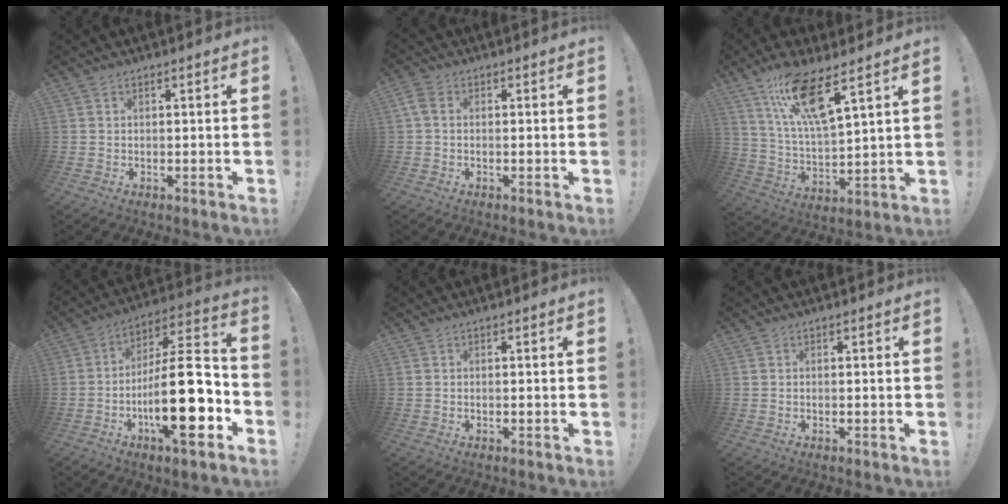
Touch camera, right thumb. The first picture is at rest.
{"total": 2.6, "force": [0.5, 1.7, 2.0], "torque": [-0.043, 0.008, 0.012]}
{"total": 14.4, "force": [9.1, 2.9, 10.8], "torque": [-0.212, -0.040, 0.150]}
{"total": 23.4, "force": [-6.6, 7.2, 21.3], "torque": [-0.367, 0.034, -0.106]}
{"total": 0.0}
{"total": 0.0}